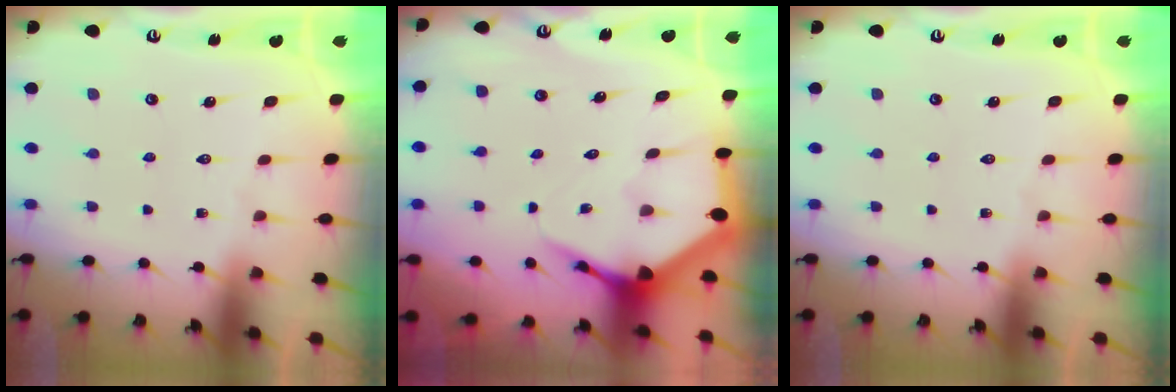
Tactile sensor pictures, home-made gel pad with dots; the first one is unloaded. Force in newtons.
{"total": 6.2, "press": 6.2, "slide": 0.7}
{"total": 0.0}